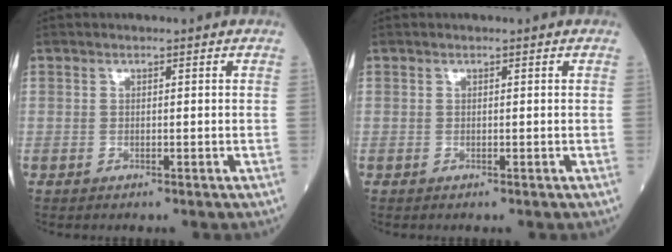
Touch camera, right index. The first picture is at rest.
{"total": 0.0}